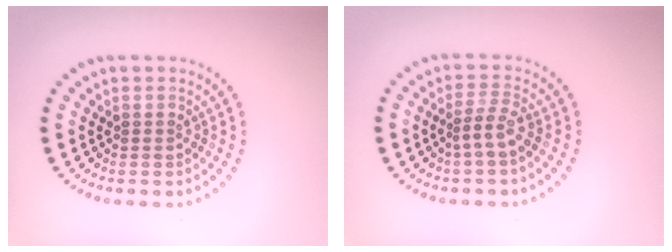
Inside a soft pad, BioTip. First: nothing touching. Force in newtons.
{"total": 1.8, "press": 1.3, "slide": 1.3}